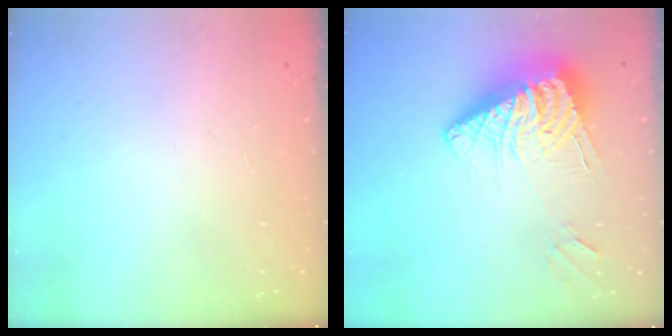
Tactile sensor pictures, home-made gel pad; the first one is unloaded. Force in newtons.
{"total": 14.2, "press": 14.1, "slide": 1.6}